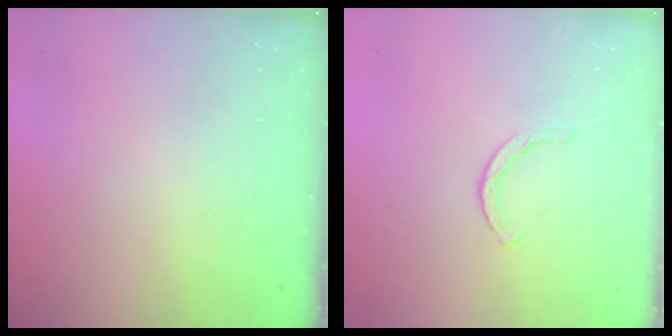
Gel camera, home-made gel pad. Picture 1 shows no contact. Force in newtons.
{"total": 3.4, "press": 3.4, "slide": 0.7}